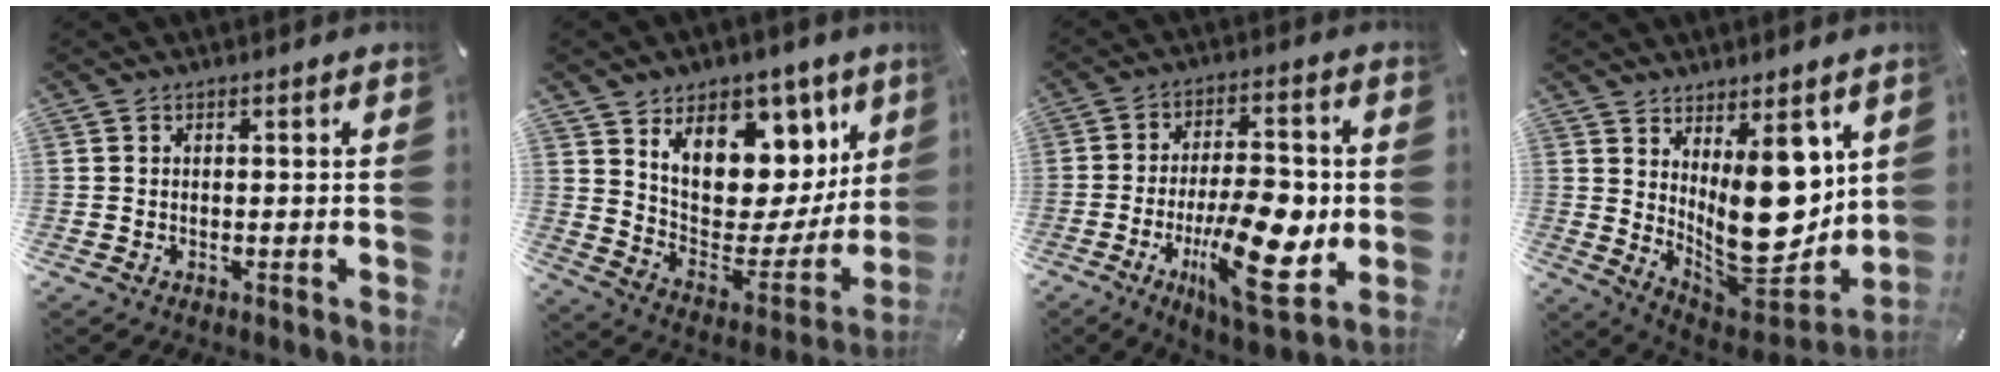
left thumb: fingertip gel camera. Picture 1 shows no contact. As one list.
[{"total": 14.3, "force": [7.2, 10.0, 7.3], "torque": [-0.092, -0.084, 0.125]}, {"total": 19.6, "force": [-4.8, 8.5, 17.0], "torque": [-0.275, -0.003, -0.069]}, {"total": 18.8, "force": [4.7, 11.2, 14.4], "torque": [-0.179, -0.073, 0.098]}]